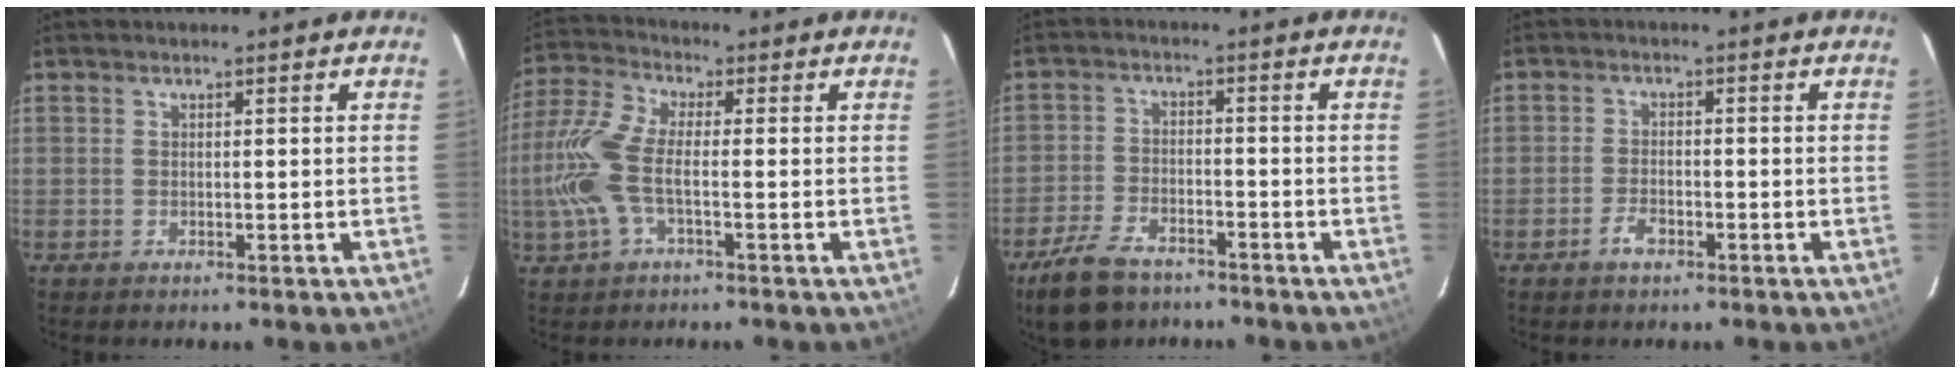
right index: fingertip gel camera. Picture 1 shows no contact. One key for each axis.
{"total": 10.5, "fx": -1.9, "fy": 3.4, "fz": 9.8, "tx": -0.225, "ty": 0.004, "tz": -0.040}
{"total": 10.0, "fx": -7.4, "fy": 4.9, "fz": 4.6, "tx": -0.127, "ty": -0.002, "tz": -0.131}
{"total": 2.8, "fx": -1.8, "fy": 1.3, "fz": 1.8, "tx": -0.041, "ty": 0.003, "tz": -0.035}